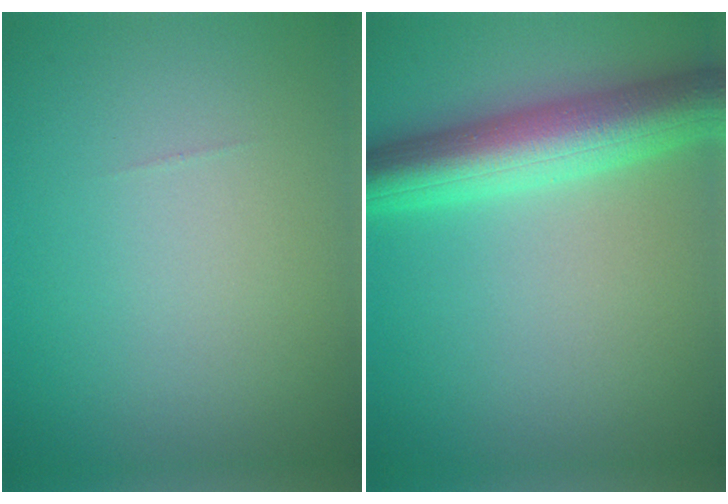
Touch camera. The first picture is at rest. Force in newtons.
{"total": 7.3, "press": 7.3, "slide": 0.2}